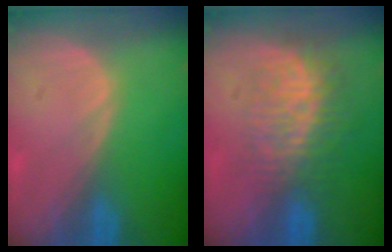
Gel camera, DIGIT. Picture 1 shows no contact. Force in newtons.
{"total": 8.6, "press": 7.4, "slide": 4.3}